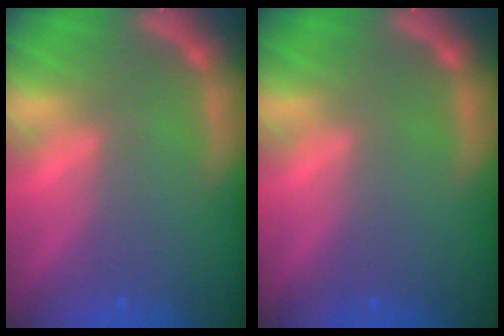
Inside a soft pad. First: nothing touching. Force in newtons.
{"total": 0.0}